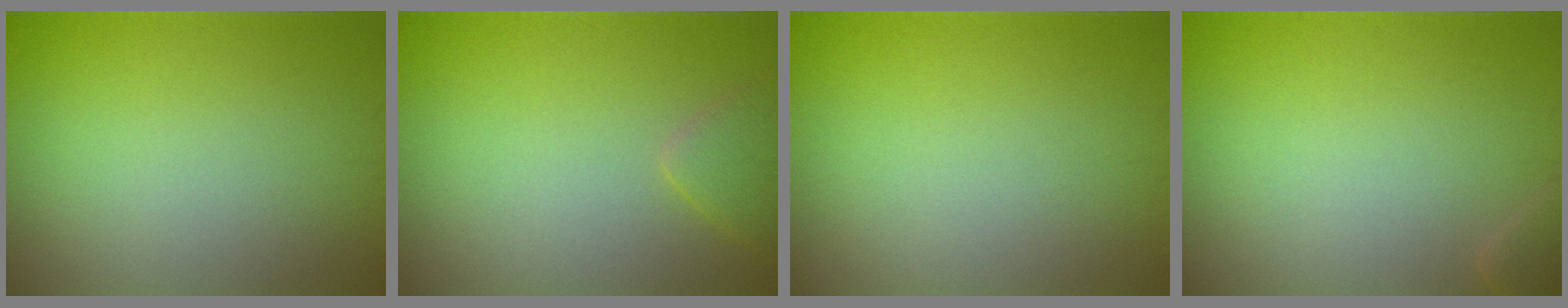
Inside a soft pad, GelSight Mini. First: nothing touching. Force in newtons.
{"total": 1.7, "press": 1.7, "slide": 0.1}
{"total": 0.0}
{"total": 1.2, "press": 1.2, "slide": 0.2}